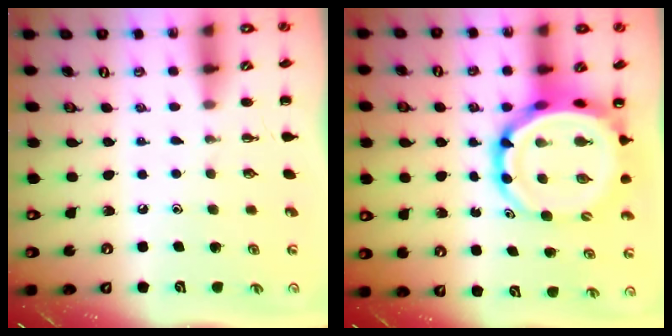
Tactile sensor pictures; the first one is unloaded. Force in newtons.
{"total": 11.9, "press": 11.5, "slide": 3.1}